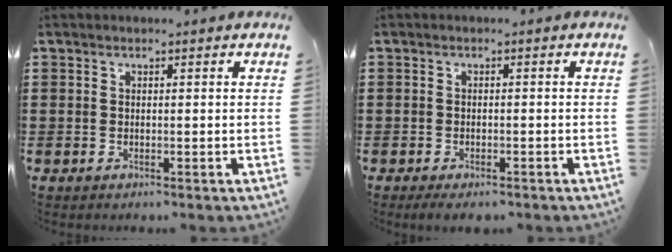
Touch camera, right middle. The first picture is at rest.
{"total": 1.3, "force": [-1.3, 0.1, 0.4], "torque": [-0.010, -0.004, -0.024]}